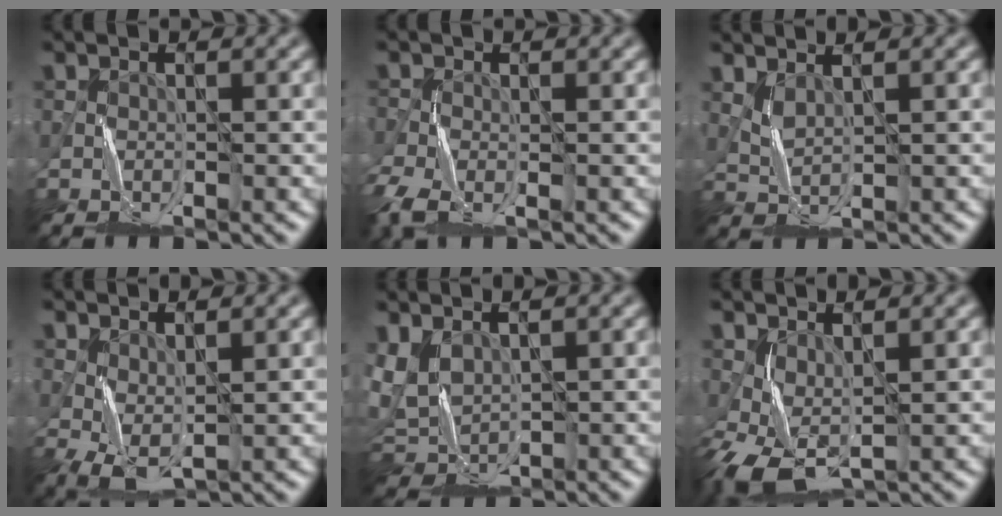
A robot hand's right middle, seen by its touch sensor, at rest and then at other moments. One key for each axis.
{"total": 4.1, "fx": -2.4, "fy": 2.0, "fz": 2.7, "tx": -0.074, "ty": -0.011, "tz": -0.055}
{"total": 1.3, "fx": 1.1, "fy": 0.1, "fz": 0.8, "tx": -0.027, "ty": -0.004, "tz": 0.029}
{"total": 2.7, "fx": 0.4, "fy": 1.1, "fz": 2.4, "tx": -0.065, "ty": -0.001, "tz": 0.010}
{"total": 3.5, "fx": 1.6, "fy": 2.3, "fz": 2.2, "tx": -0.069, "ty": 0.002, "tz": 0.035}
{"total": 4.4, "fx": -0.1, "fy": 2.3, "fz": 3.7, "tx": -0.098, "ty": 0.000, "tz": 0.002}